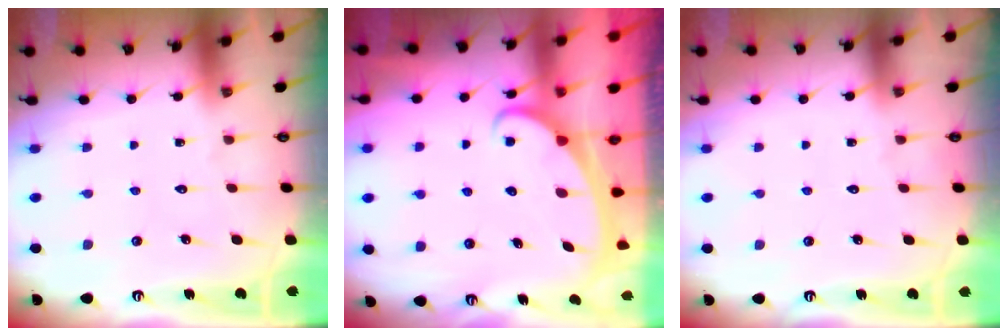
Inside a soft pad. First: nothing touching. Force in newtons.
{"total": 2.2, "press": 2.2, "slide": 0.4}
{"total": 0.0}